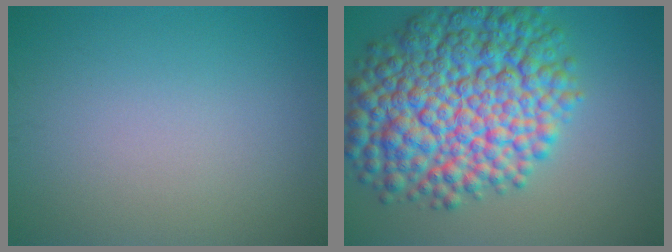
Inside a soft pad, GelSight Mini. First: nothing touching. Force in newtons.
{"total": 13.4, "press": 13.4, "slide": 0.2}